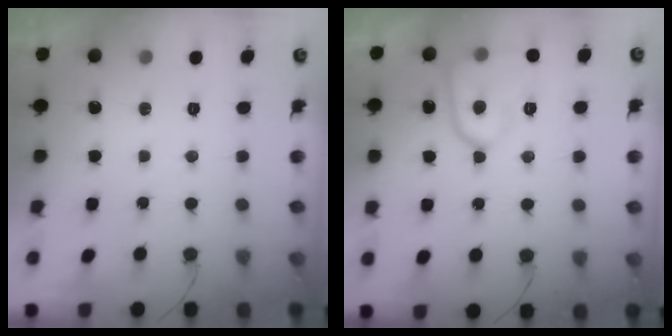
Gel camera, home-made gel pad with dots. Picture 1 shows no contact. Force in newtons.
{"total": 11.1, "press": 11.1, "slide": 1.0}